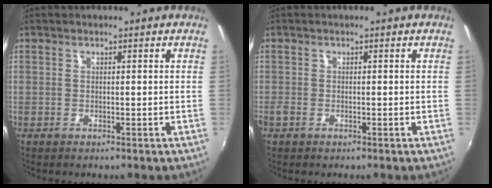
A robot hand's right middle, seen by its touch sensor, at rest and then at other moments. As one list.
[{"total": 1.4, "force": [-1.0, 0.7, 0.7], "torque": [-0.015, -0.004, -0.021]}]